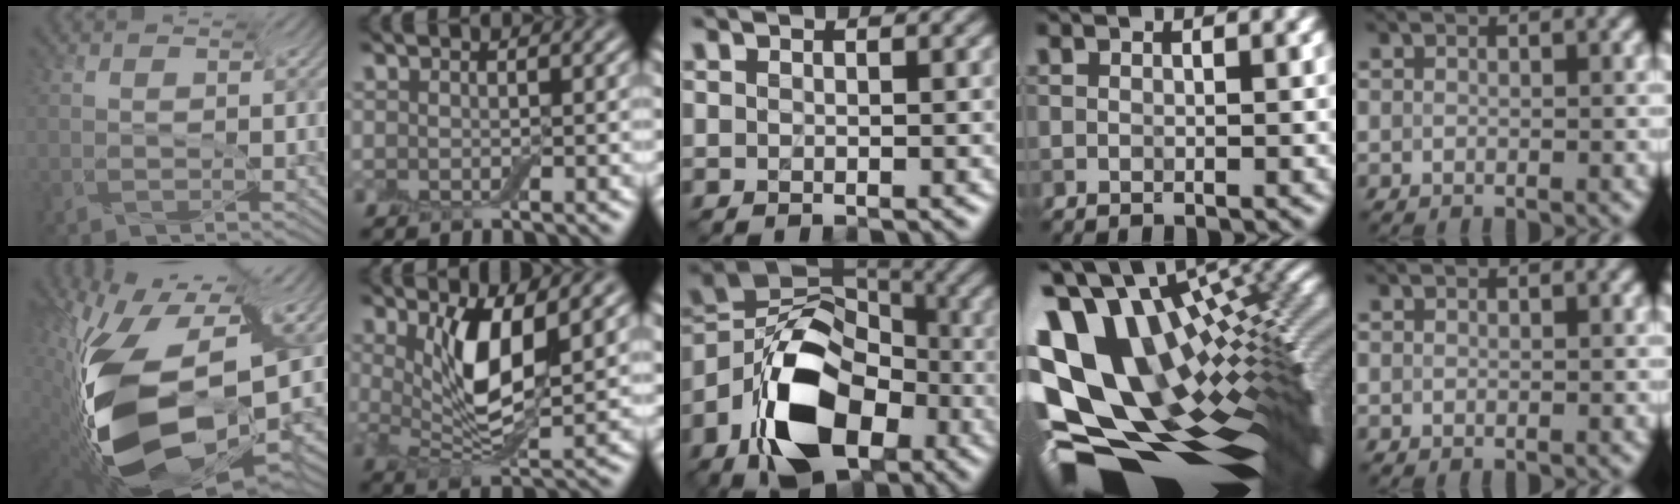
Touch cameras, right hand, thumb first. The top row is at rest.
{"thumb": {"total": 16.8, "force": [-4.6, 9.1, 13.4], "torque": [-0.310, -0.029, -0.066]}, "index": {"total": 5.2, "force": [1.9, 1.6, 4.6], "torque": [-0.097, -0.008, 0.037]}, "middle": {"total": 13.7, "force": [-6.1, 8.5, 8.9], "torque": [-0.174, -0.020, -0.120]}, "ring": {"total": 18.7, "force": [1.7, 11.2, 14.9], "torque": [-0.240, -0.032, 0.068]}}